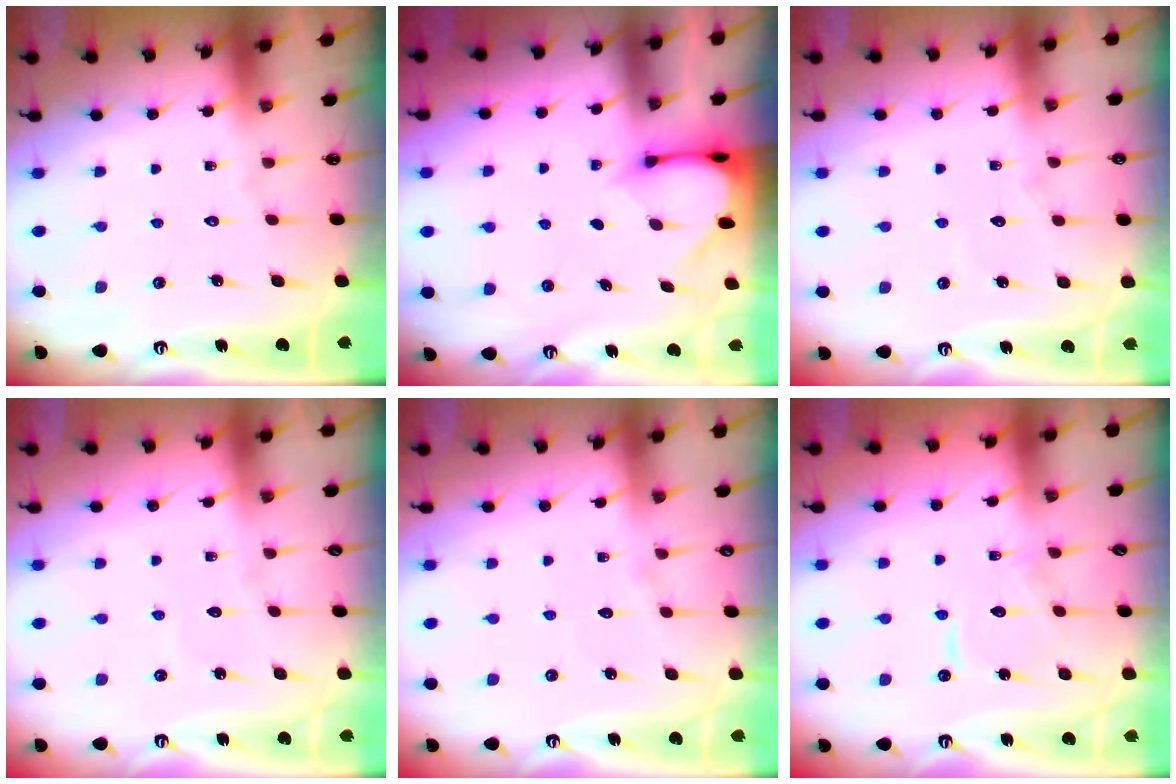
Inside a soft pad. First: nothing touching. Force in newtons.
{"total": 2.9, "press": 2.9, "slide": 0.3}
{"total": 3.0, "press": 3.0, "slide": 0.3}
{"total": 2.4, "press": 2.4, "slide": 0.2}
{"total": 4.1, "press": 4.0, "slide": 0.6}
{"total": 8.9, "press": 8.9, "slide": 0.5}